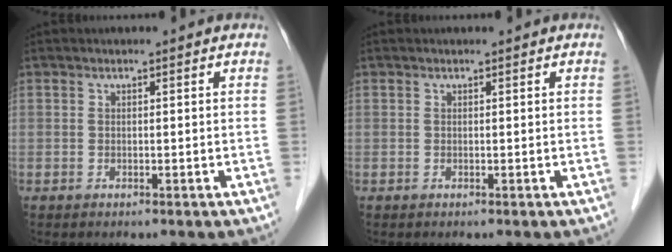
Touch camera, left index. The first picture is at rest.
{"total": 0.0}